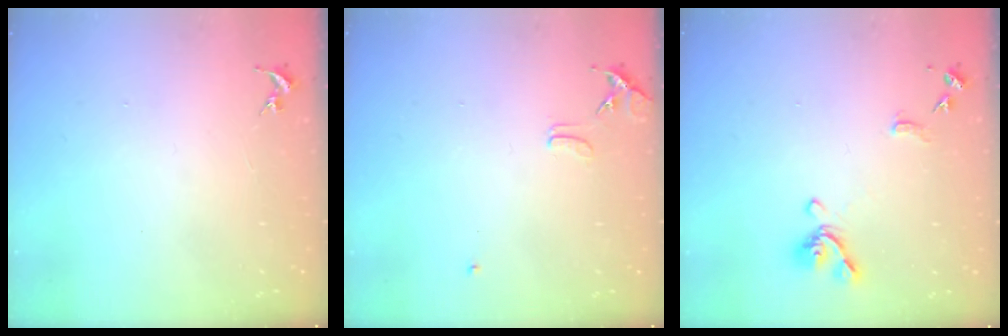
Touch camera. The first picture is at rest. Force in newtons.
{"total": 8.3, "press": 8.3, "slide": 0.7}
{"total": 11.0, "press": 10.9, "slide": 1.2}